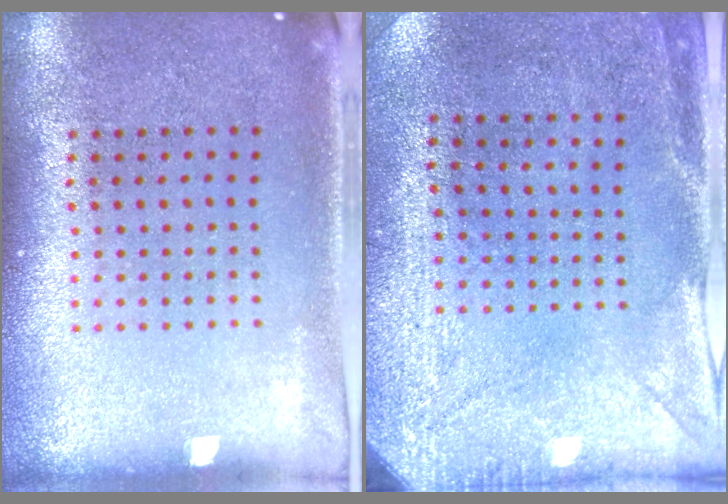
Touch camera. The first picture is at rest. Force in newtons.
{"total": 3.0, "press": 2.3, "slide": 1.9}